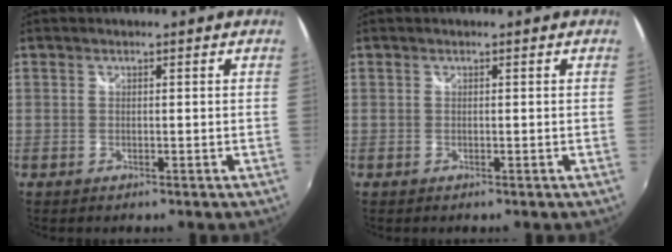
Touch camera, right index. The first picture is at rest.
{"total": 0.0}